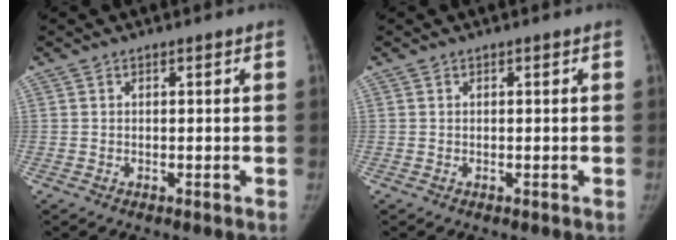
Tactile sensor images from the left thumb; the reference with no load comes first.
{"total": 0.0}